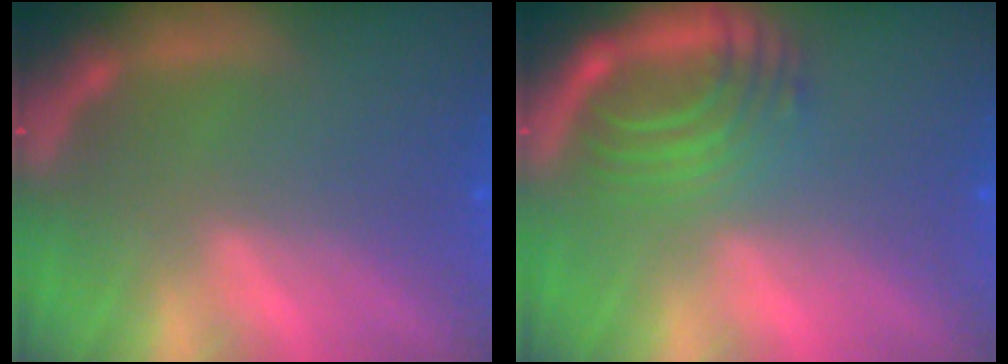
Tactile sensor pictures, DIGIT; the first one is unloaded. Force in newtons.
{"total": 6.5}